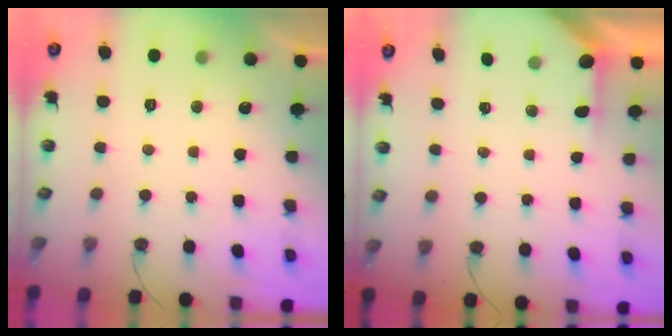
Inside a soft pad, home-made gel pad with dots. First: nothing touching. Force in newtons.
{"total": 2.2, "press": 2.2, "slide": 0.3}